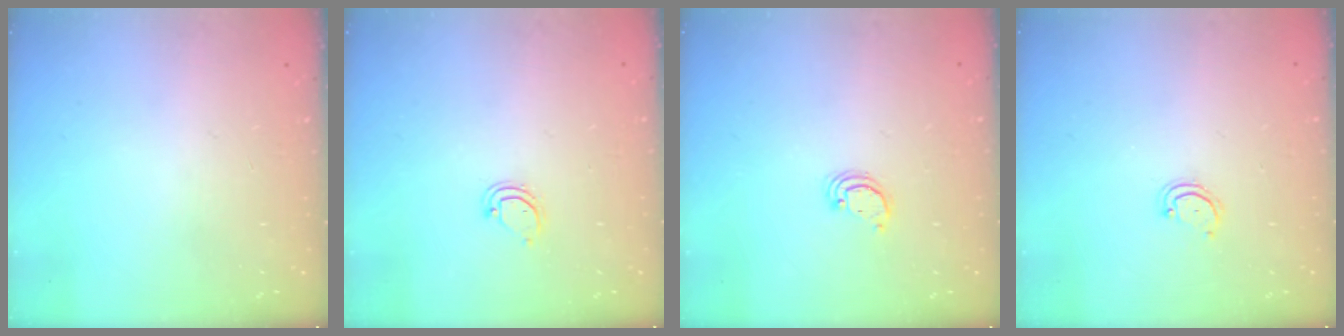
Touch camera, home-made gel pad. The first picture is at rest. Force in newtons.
{"total": 3.6, "press": 3.6, "slide": 0.5}
{"total": 2.4, "press": 2.4, "slide": 0.2}
{"total": 3.2, "press": 3.2, "slide": 0.2}